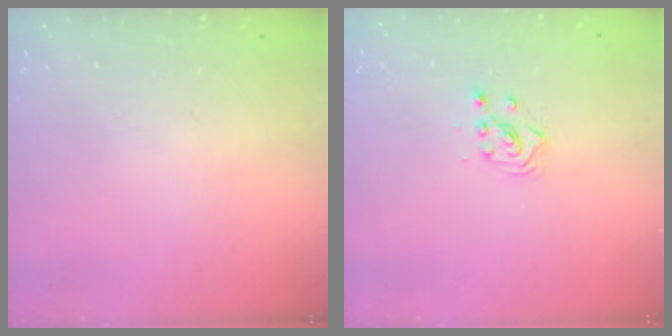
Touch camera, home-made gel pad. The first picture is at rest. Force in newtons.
{"total": 3.0, "press": 3.0, "slide": 0.1}